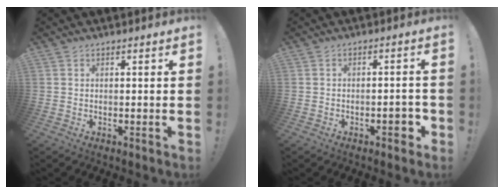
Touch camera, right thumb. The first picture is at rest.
{"total": 4.1, "force": [-2.0, 1.7, 3.2], "torque": [-0.029, 0.008, -0.036]}